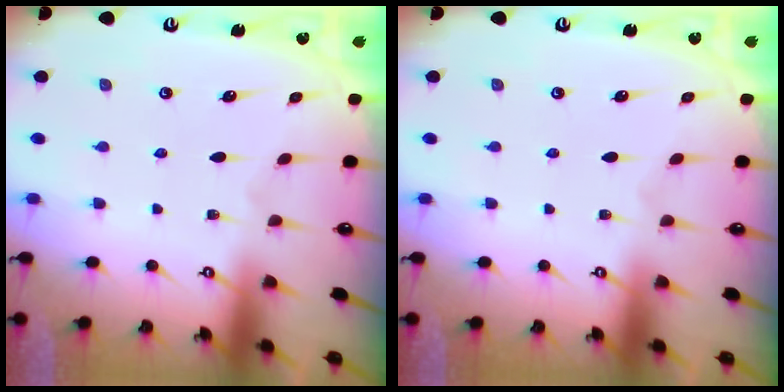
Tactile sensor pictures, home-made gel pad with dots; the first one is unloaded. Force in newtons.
{"total": 0.0}